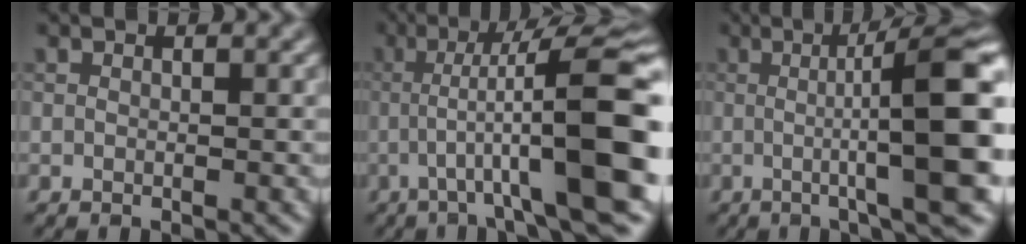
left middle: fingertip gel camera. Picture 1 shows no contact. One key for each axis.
{"total": 12.4, "fx": -1.4, "fy": 2.3, "fz": 12.1, "tx": -0.168, "ty": 0.013, "tz": -0.027}
{"total": 12.5, "fx": 0.2, "fy": 2.5, "fz": 12.3, "tx": -0.149, "ty": 0.000, "tz": -0.002}